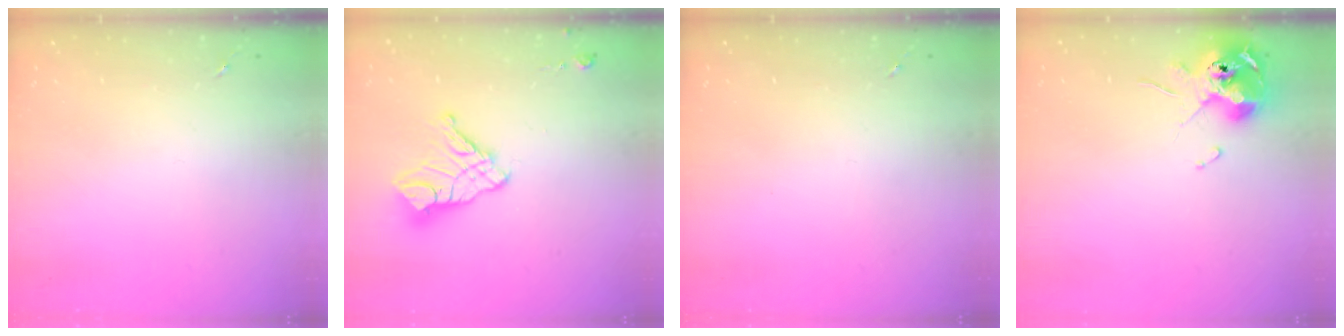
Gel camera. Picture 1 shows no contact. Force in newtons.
{"total": 13.5, "press": 13.4, "slide": 1.3}
{"total": 0.0}
{"total": 10.8, "press": 10.7, "slide": 1.7}